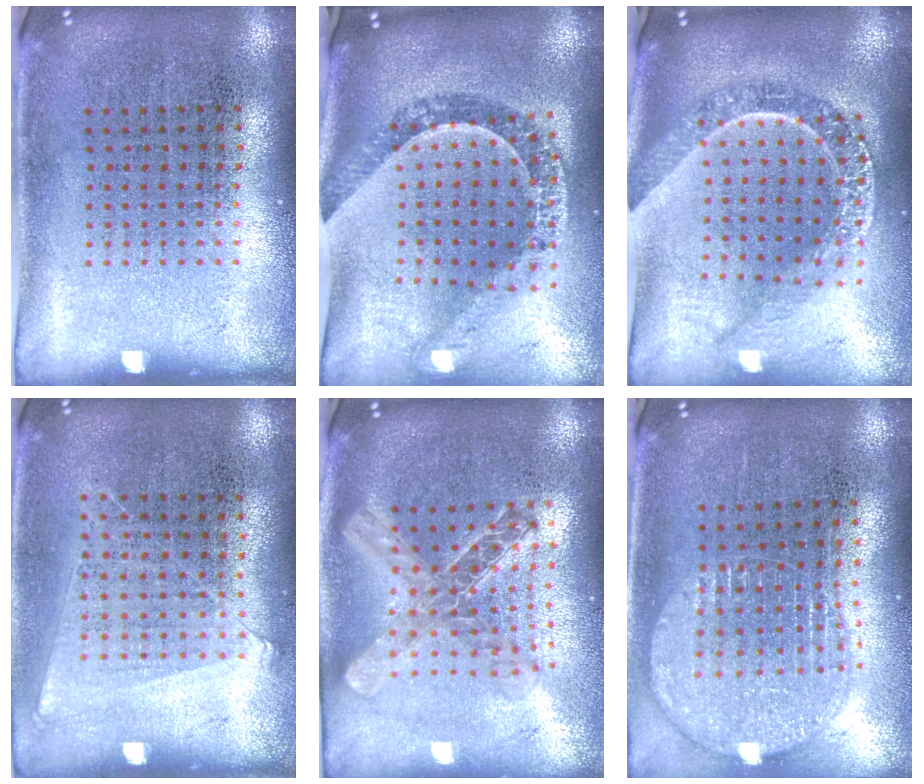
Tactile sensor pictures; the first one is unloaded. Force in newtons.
{"total": 1.4, "press": 1.3, "slide": 0.6}
{"total": 2.5, "press": 2.0, "slide": 1.4}
{"total": 1.0, "press": 0.9, "slide": 0.4}
{"total": 2.1, "press": 1.8, "slide": 1.2}
{"total": 1.6, "press": 1.4, "slide": 0.8}